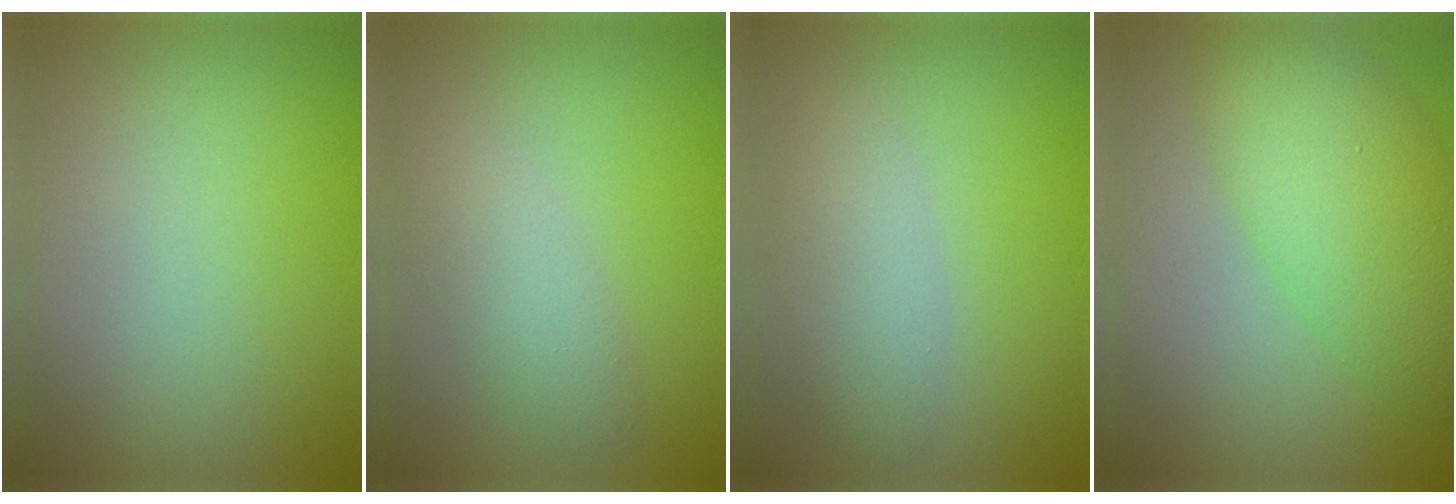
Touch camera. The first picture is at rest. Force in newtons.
{"total": 2.9, "press": 2.9, "slide": 0.0}
{"total": 2.9, "press": 2.9, "slide": 0.2}
{"total": 7.0, "press": 7.0, "slide": 0.2}